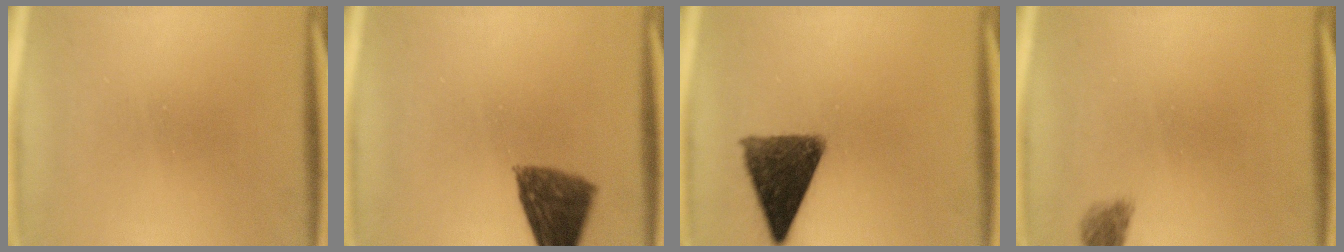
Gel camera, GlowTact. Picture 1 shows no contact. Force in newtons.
{"total": 8.9}
{"total": 11.6}
{"total": 2.2}